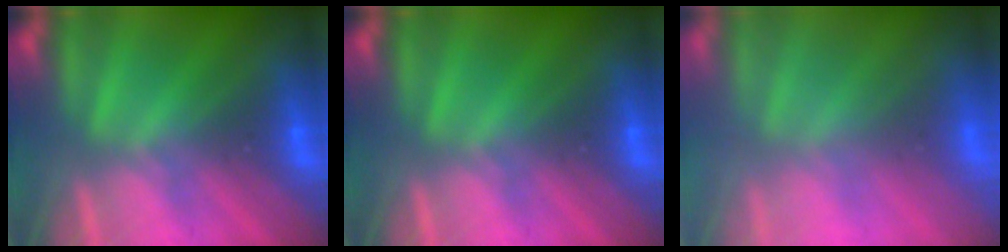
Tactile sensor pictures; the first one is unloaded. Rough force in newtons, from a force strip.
{"total": 0.0}
{"total": 6.9}